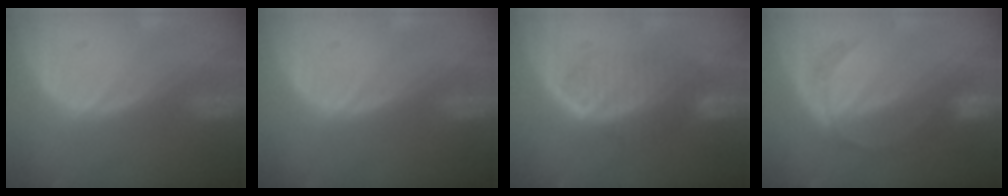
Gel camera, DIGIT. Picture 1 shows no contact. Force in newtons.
{"total": 0.0}
{"total": 6.7, "press": 6.4, "slide": 1.7}
{"total": 5.3, "press": 5.0, "slide": 1.7}